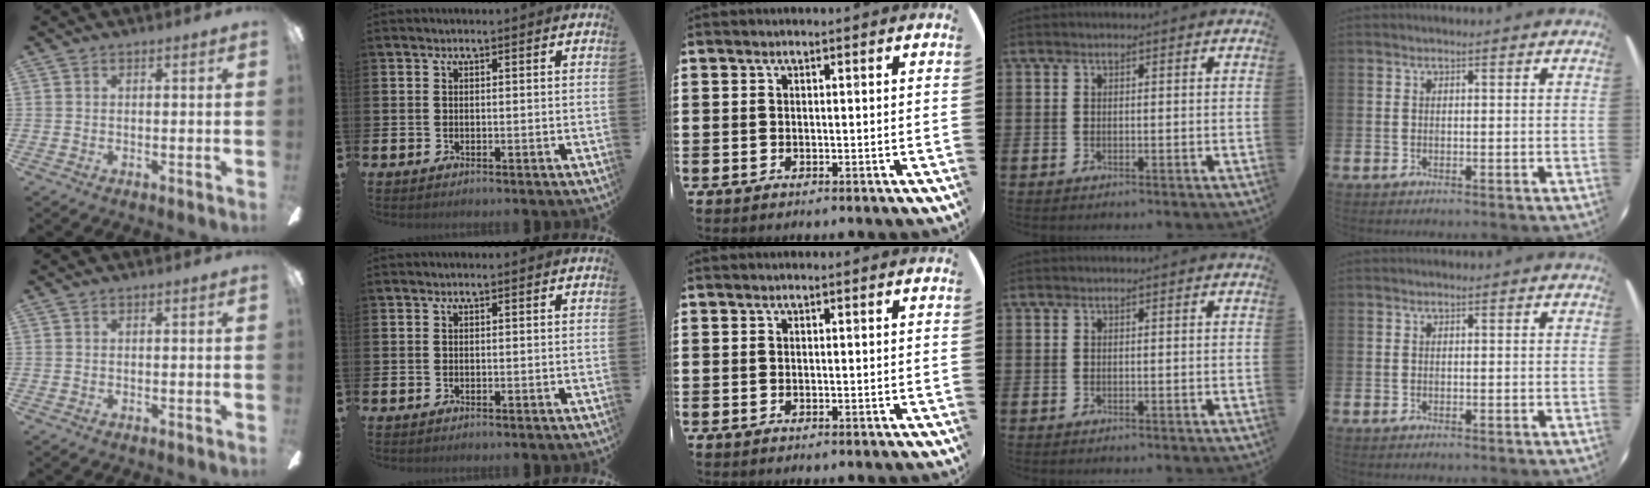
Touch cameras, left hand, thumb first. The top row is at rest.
{}